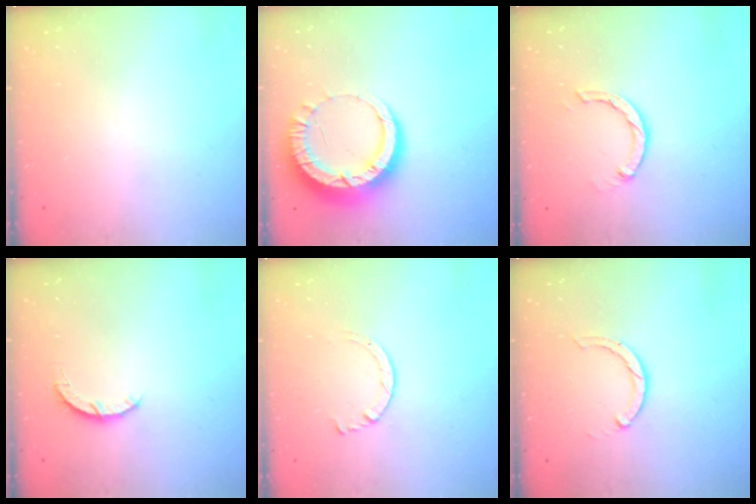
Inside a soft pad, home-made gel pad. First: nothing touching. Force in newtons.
{"total": 12.8, "press": 12.8, "slide": 1.2}
{"total": 4.0, "press": 4.0, "slide": 0.4}
{"total": 3.0, "press": 3.0, "slide": 0.4}
{"total": 2.9, "press": 2.8, "slide": 0.3}
{"total": 2.3, "press": 2.3, "slide": 0.4}